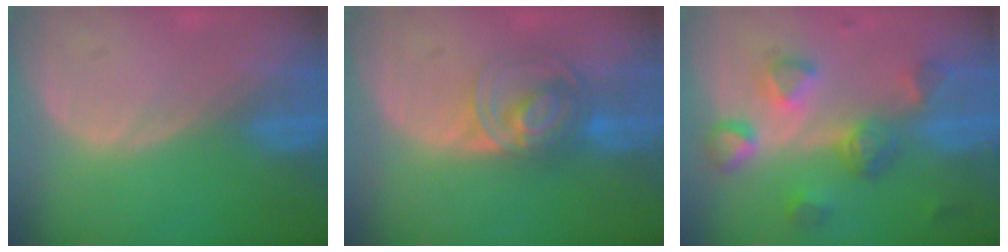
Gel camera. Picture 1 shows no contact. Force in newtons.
{"total": 7.6, "press": 6.2, "slide": 4.3}
{"total": 8.2, "press": 7.7, "slide": 2.7}